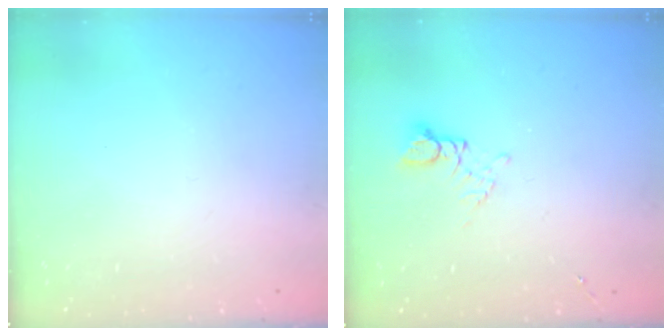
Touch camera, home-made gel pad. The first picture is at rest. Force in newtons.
{"total": 4.7, "press": 4.6, "slide": 0.5}